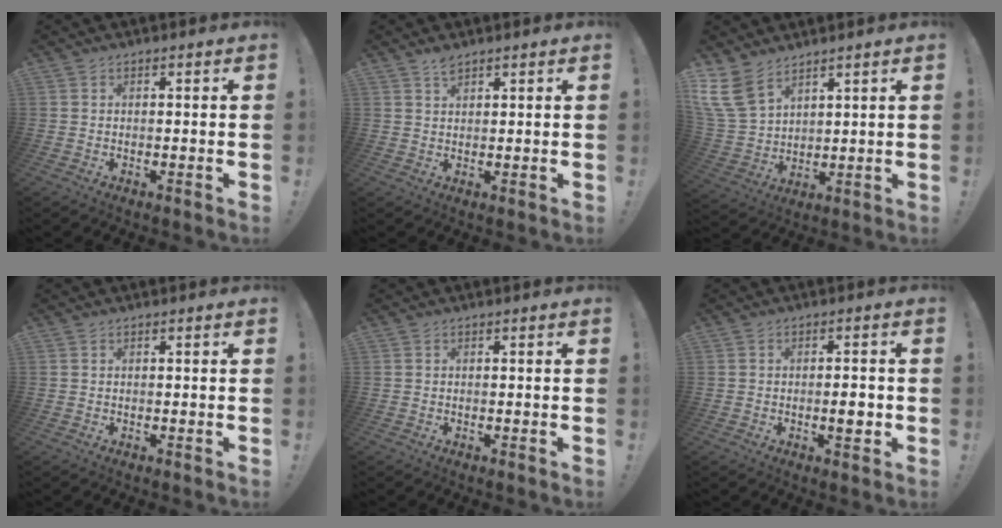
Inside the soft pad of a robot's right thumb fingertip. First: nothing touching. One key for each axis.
{"total": 2.4, "fx": 2.0, "fy": 0.7, "fz": 1.1, "tx": -0.009, "ty": -0.013, "tz": 0.034}
{"total": 11.4, "fx": 7.9, "fy": 6.1, "fz": 5.6, "tx": -0.127, "ty": -0.044, "tz": 0.156}
{"total": 0.0}
{"total": 0.0}
{"total": 3.9, "fx": -0.9, "fy": 1.1, "fz": 3.7, "tx": -0.045, "ty": 0.000, "tz": -0.019}